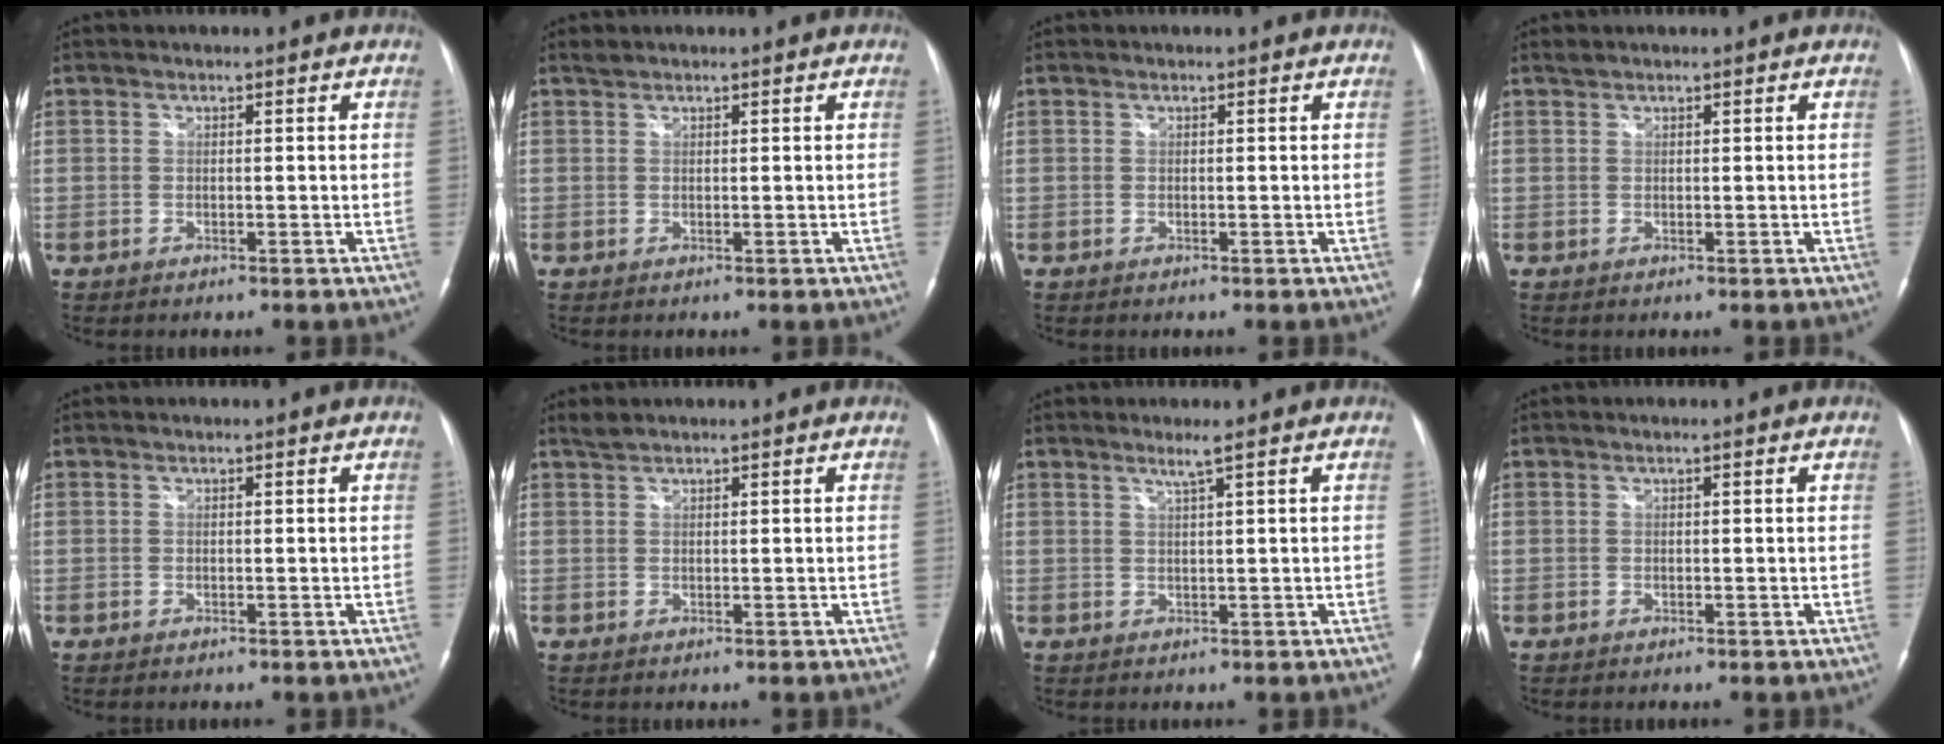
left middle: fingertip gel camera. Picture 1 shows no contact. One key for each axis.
{"total": 0.7, "fx": 0.7, "fy": 0.1, "fz": 0.0, "tx": -0.008, "ty": 0.006, "tz": 0.018}
{"total": 0.0}
{"total": 0.6, "fx": 0.6, "fy": 0.0, "fz": 0.0, "tx": -0.008, "ty": 0.006, "tz": 0.015}
{"total": 0.0}
{"total": 1.1, "fx": 1.1, "fy": 0.0, "fz": 0.2, "tx": -0.011, "ty": 0.008, "tz": 0.028}
{"total": 1.8, "fx": 1.2, "fy": -0.7, "fz": 1.2, "tx": -0.031, "ty": -0.006, "tz": 0.026}
{"total": 0.0}